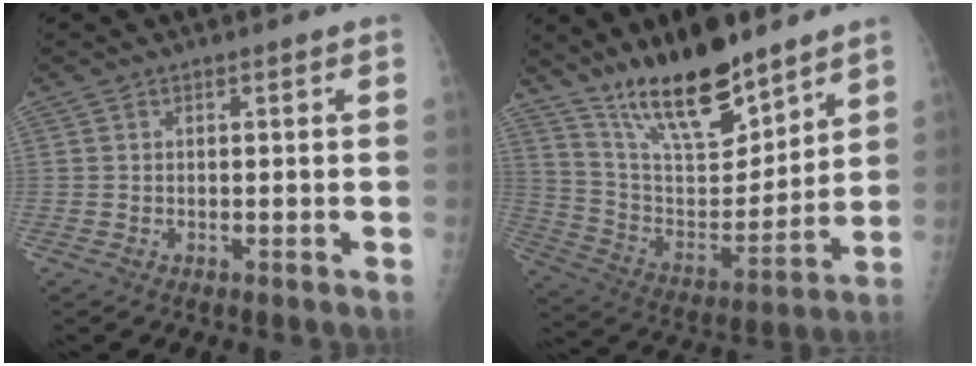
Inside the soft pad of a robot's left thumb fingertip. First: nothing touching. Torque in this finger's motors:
{"motor_torque": [0.42, 0.39, 1.21, -1.56, 0.35]}